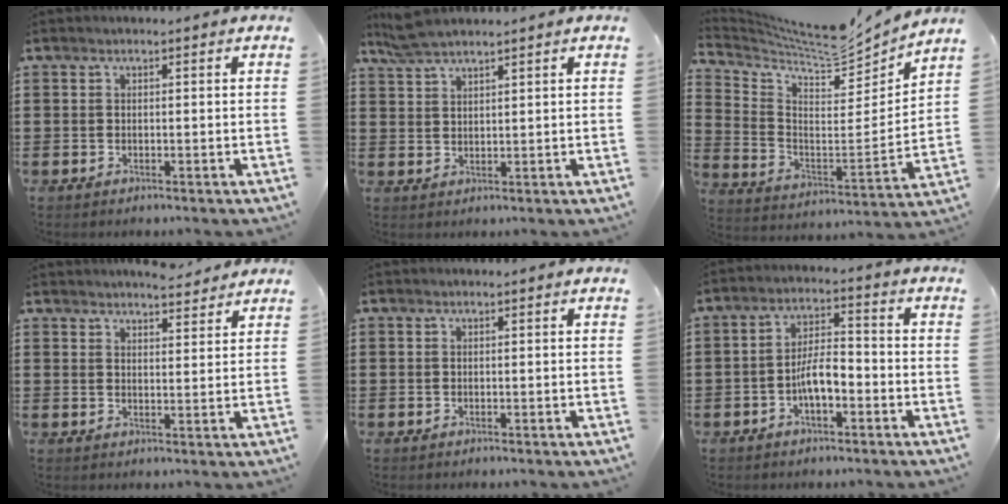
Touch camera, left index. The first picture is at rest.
{"total": 3.7, "force": [3.2, 0.5, 1.7], "torque": [-0.042, -0.003, 0.061]}
{"total": 7.4, "force": [6.8, 1.4, 2.6], "torque": [-0.085, -0.054, 0.114]}
{"total": 4.0, "force": [3.9, 0.4, 0.7], "torque": [-0.015, -0.013, 0.072]}
{"total": 0.0}
{"total": 5.5, "force": [-2.2, 2.0, 4.6], "torque": [-0.101, 0.007, -0.048]}